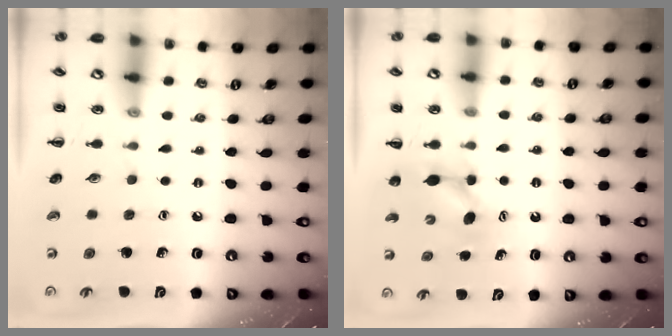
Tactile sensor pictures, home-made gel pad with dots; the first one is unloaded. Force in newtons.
{"total": 5.2, "press": 5.2, "slide": 0.3}